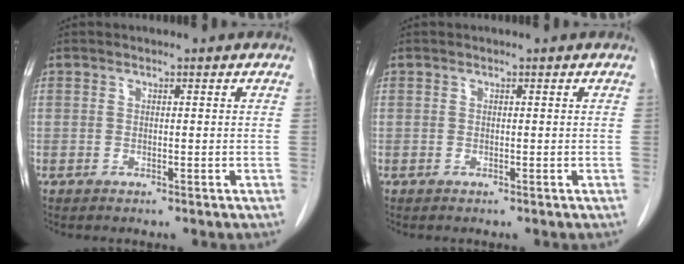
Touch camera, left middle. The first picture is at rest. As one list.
[{"total": 0.0}]